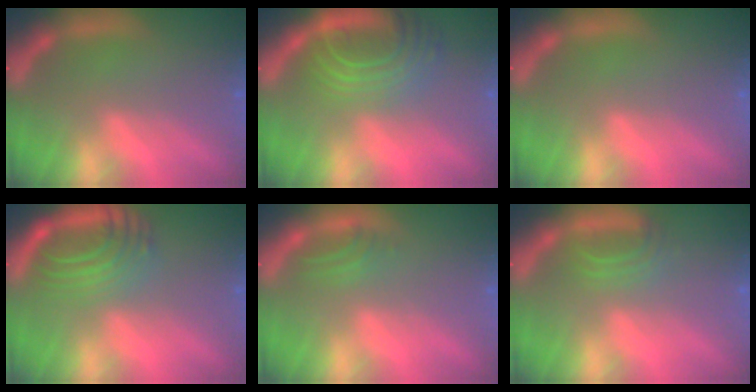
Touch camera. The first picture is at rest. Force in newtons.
{"total": 9.0}
{"total": 0.0}
{"total": 7.1}
{"total": 1.5}
{"total": 2.5}